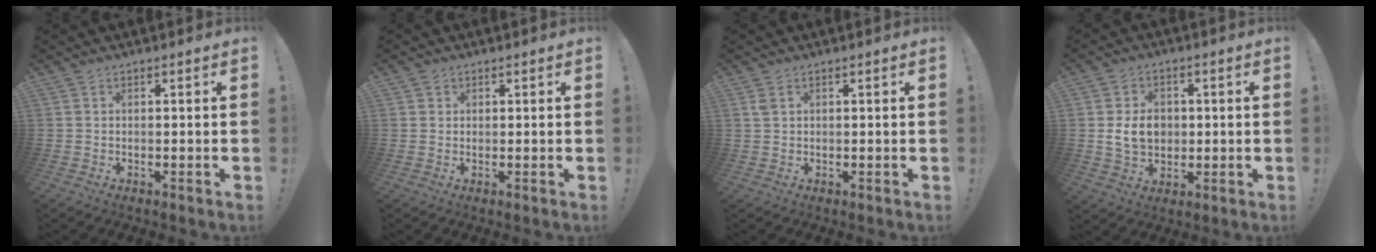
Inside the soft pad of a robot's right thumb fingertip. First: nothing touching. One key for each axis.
{"total": 1.4, "fx": 0.8, "fy": 1.1, "fz": 0.1, "tx": 0.001, "ty": -0.002, "tz": 0.015}
{"total": 1.6, "fx": 0.9, "fy": 0.9, "fz": 0.9, "tx": -0.018, "ty": 0.001, "tz": 0.017}
{"total": 9.5, "fx": 0.5, "fy": 7.7, "fz": 5.5, "tx": -0.091, "ty": 0.001, "tz": 0.010}